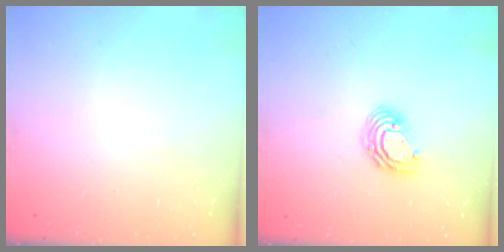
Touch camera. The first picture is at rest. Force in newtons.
{"total": 7.5, "press": 7.4, "slide": 1.1}